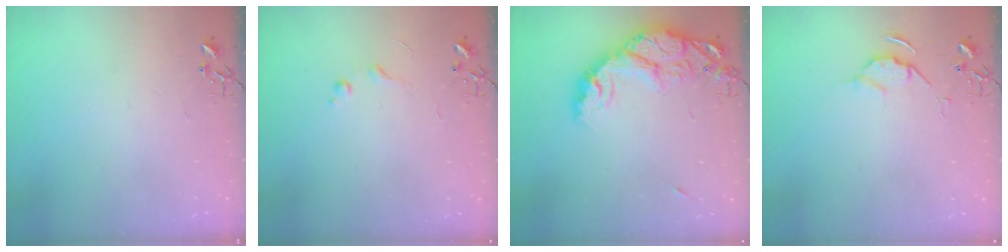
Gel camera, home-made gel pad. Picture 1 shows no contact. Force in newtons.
{"total": 6.8, "press": 6.7, "slide": 0.8}
{"total": 15.3, "press": 15.2, "slide": 1.3}
{"total": 5.7, "press": 5.7, "slide": 0.8}